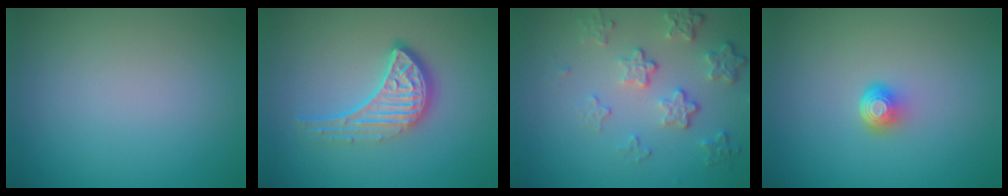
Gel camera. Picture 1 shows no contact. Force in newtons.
{"total": 4.3, "press": 3.2, "slide": 2.8}
{"total": 4.2, "press": 3.2, "slide": 2.7}
{"total": 2.0, "press": 1.3, "slide": 1.6}